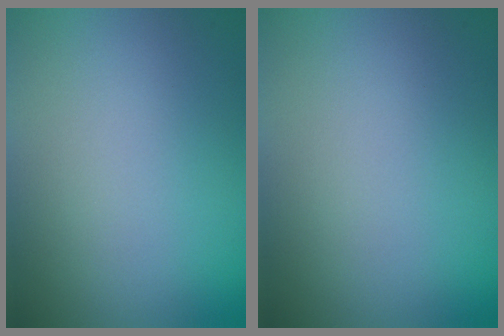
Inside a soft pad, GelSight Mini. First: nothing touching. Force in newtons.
{"total": 0.0}